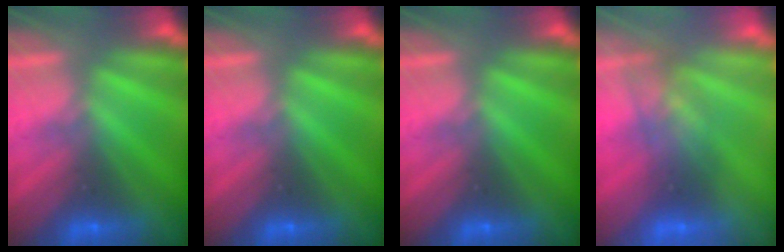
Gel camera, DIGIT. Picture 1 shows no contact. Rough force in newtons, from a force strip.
{"total": 0.0}
{"total": 0.0}
{"total": 2.7}